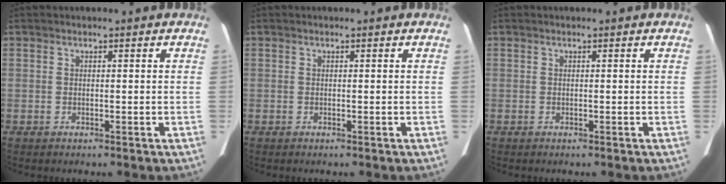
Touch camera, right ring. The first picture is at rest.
{"total": 0.0}
{"total": 0.0}